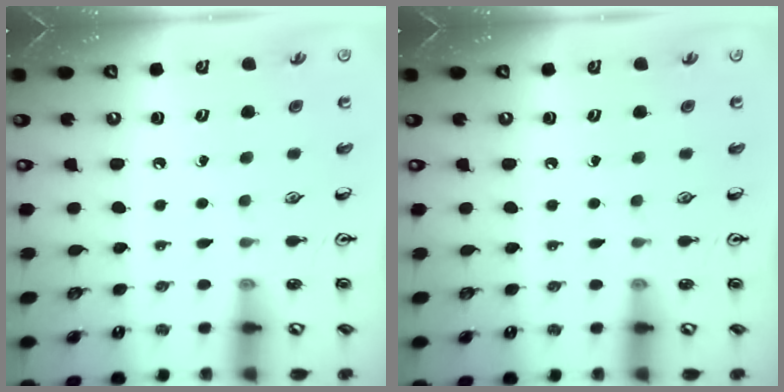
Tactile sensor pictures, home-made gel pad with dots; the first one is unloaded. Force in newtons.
{"total": 0.0}